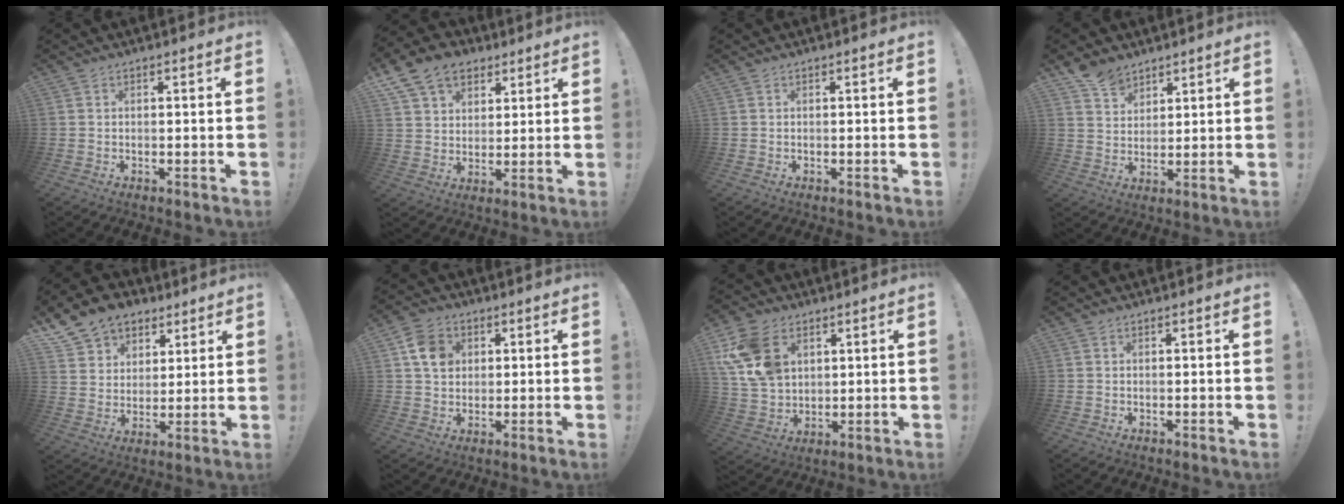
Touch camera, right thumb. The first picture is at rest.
{"total": 12.7, "force": [7.2, 9.3, 4.9], "torque": [-0.078, -0.037, 0.142]}
{"total": 0.0}
{"total": 7.8, "force": [6.1, 4.6, 1.7], "torque": [-0.025, -0.035, 0.118]}
{"total": 13.2, "force": [8.1, 9.5, 4.1], "torque": [-0.071, -0.048, 0.161]}
{"total": 9.0, "force": [3.1, 7.3, 4.3], "torque": [-0.059, -0.003, 0.062]}
{"total": 16.1, "force": [6.5, 11.5, 9.1], "torque": [-0.175, -0.020, 0.132]}
{"total": 0.0}